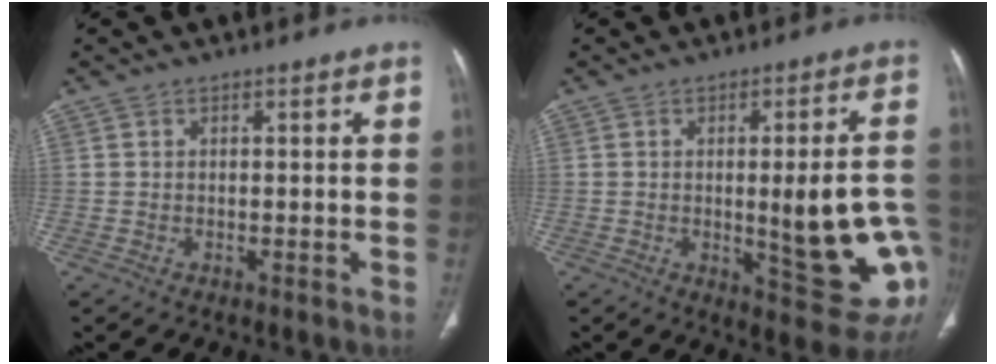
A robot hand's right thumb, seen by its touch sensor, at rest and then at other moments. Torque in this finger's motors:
{"motor_torque": [2.09, 1.78, 1.45, 0.09, 0.30]}